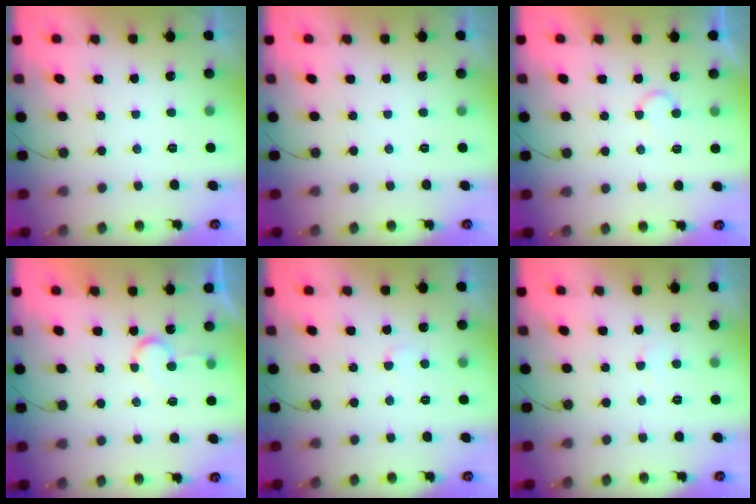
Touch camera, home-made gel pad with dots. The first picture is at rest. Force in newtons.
{"total": 0.0}
{"total": 5.0, "press": 5.0, "slide": 0.4}
{"total": 5.2, "press": 5.2, "slide": 0.3}
{"total": 2.9, "press": 2.9, "slide": 0.2}
{"total": 2.4, "press": 2.4, "slide": 0.2}